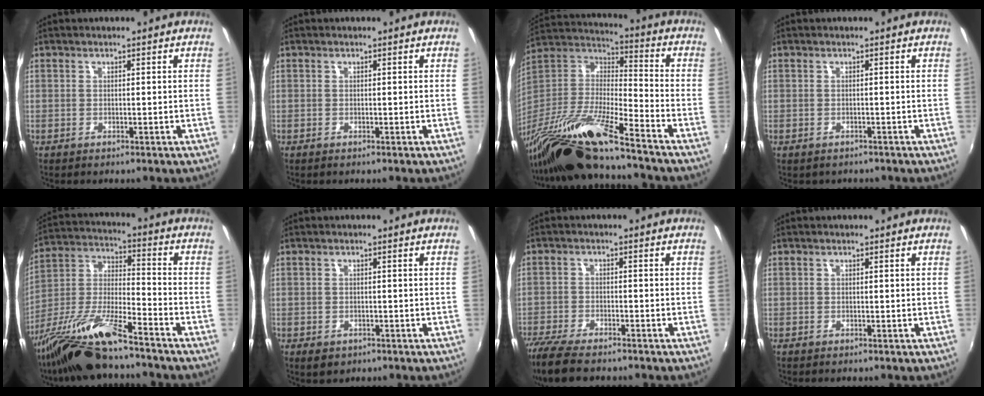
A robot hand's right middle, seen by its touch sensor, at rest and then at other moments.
{"total": 0.0}
{"total": 20.4, "force": [-15.0, 2.0, 13.7], "torque": [-0.256, -0.024, -0.289]}
{"total": 1.2, "force": [-0.8, 0.8, 0.3], "torque": [-0.009, -0.004, -0.009]}
{"total": 15.4, "force": [-12.0, 2.3, 9.4], "torque": [-0.196, -0.010, -0.234]}
{"total": 2.4, "force": [-1.1, 1.8, 1.1], "torque": [-0.022, -0.005, -0.012]}
{"total": 10.3, "force": [-8.7, 2.3, 5.0], "torque": [-0.129, -0.038, -0.158]}
{"total": 0.0}